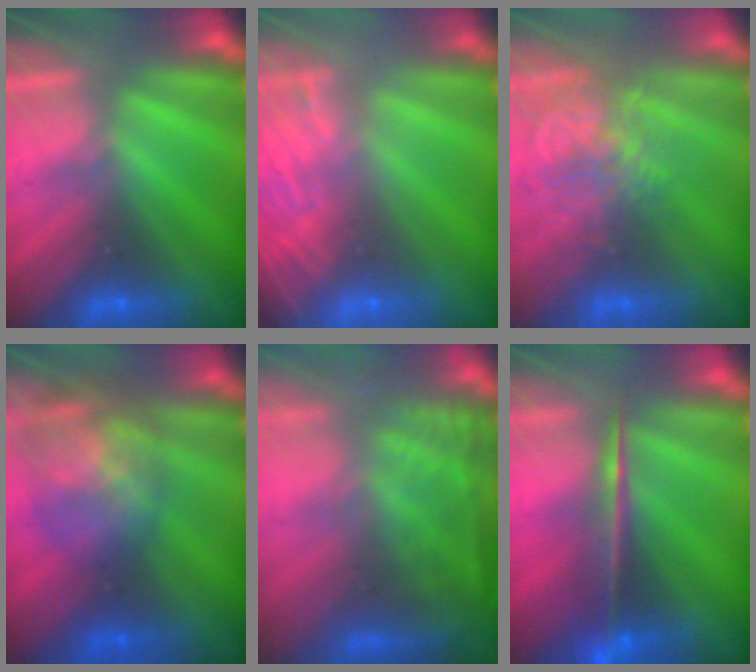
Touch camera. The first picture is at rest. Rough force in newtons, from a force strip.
{"total": 8.6}
{"total": 3.6}
{"total": 6.1}
{"total": 8.1}
{"total": 7.9}